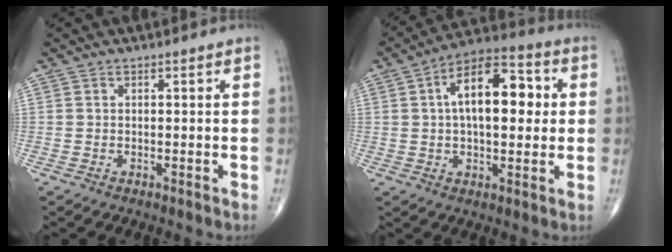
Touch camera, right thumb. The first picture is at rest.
{"total": 15.7, "force": [2.6, 7.9, 13.3], "torque": [-0.190, 0.022, 0.033]}